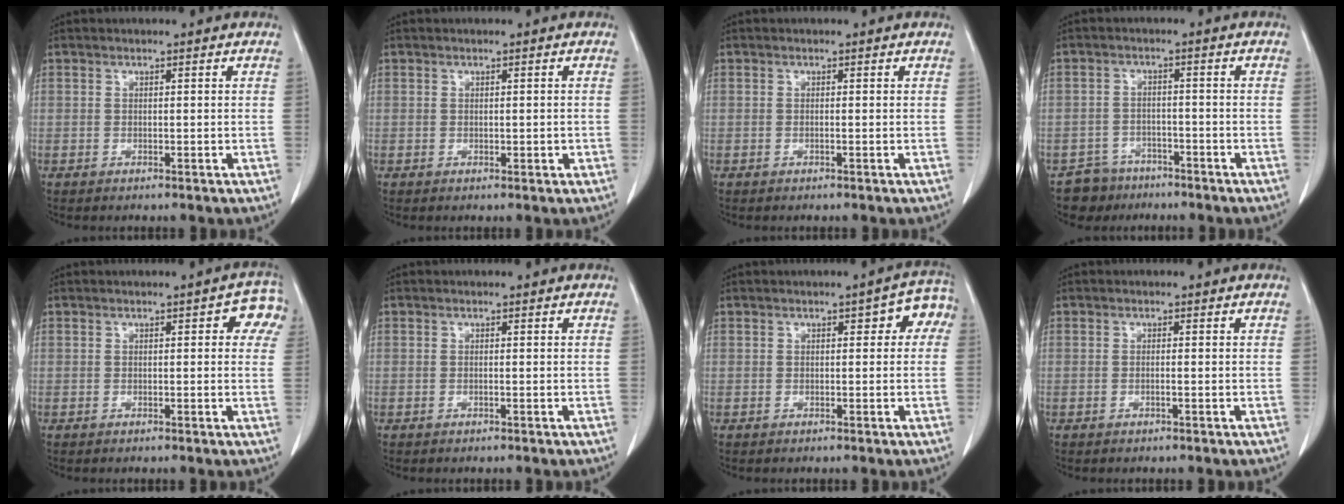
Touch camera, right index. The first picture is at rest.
{"total": 1.1, "force": [-0.1, 0.6, 0.9], "torque": [-0.013, 0.001, 0.002]}
{"total": 0.0}
{"total": 4.8, "force": [-3.8, 3.0, -0.6], "torque": [0.013, 0.006, -0.062]}
{"total": 4.6, "force": [1.7, 1.7, 3.9], "torque": [-0.031, 0.012, 0.008]}
{"total": 0.0}
{"total": 4.6, "force": [1.0, 2.2, 3.9], "torque": [-0.040, 0.030, 0.008]}
{"total": 0.5, "force": [-0.2, -0.1, 0.5], "torque": [-0.008, 0.001, -0.003]}